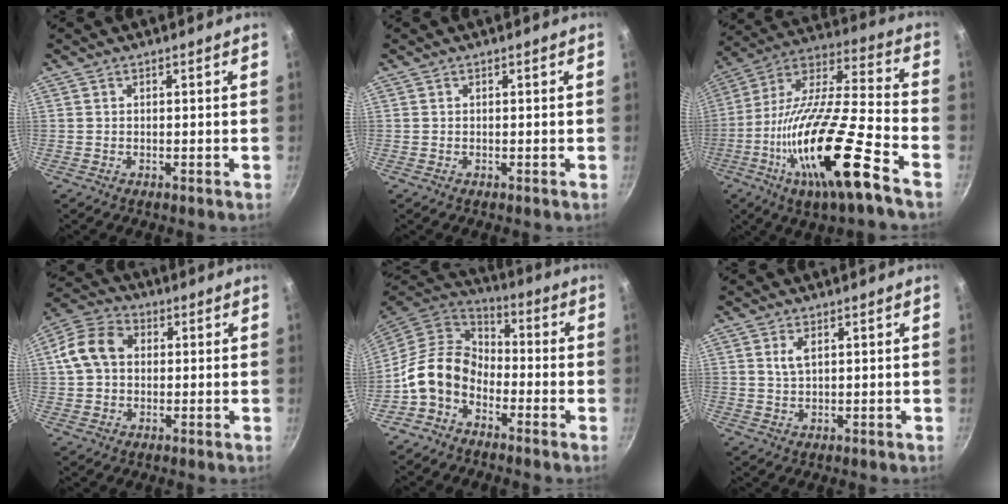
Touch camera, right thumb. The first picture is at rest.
{"total": 0.0}
{"total": 24.7, "force": [-11.1, 5.1, 21.5], "torque": [-0.365, 0.040, -0.211]}
{"total": 9.7, "force": [1.2, 7.5, 6.1], "torque": [-0.095, 0.024, 0.005]}
{"total": 11.6, "force": [-4.3, 8.4, 6.8], "torque": [-0.104, 0.050, -0.107]}
{"total": 2.5, "force": [1.0, 1.1, 2.0], "torque": [-0.038, -0.005, 0.021]}